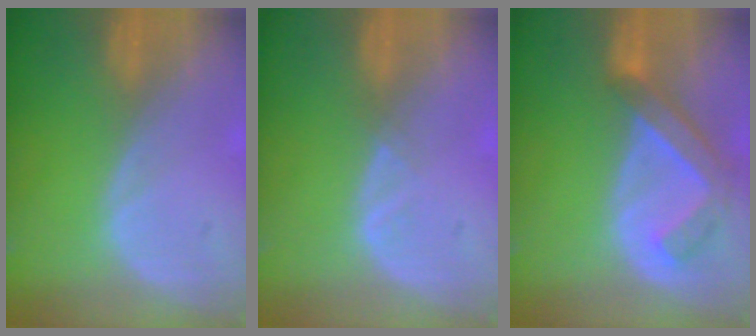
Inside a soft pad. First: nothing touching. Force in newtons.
{"total": 1.0, "press": 0.9, "slide": 0.5}
{"total": 5.8, "press": 5.8, "slide": 0.8}